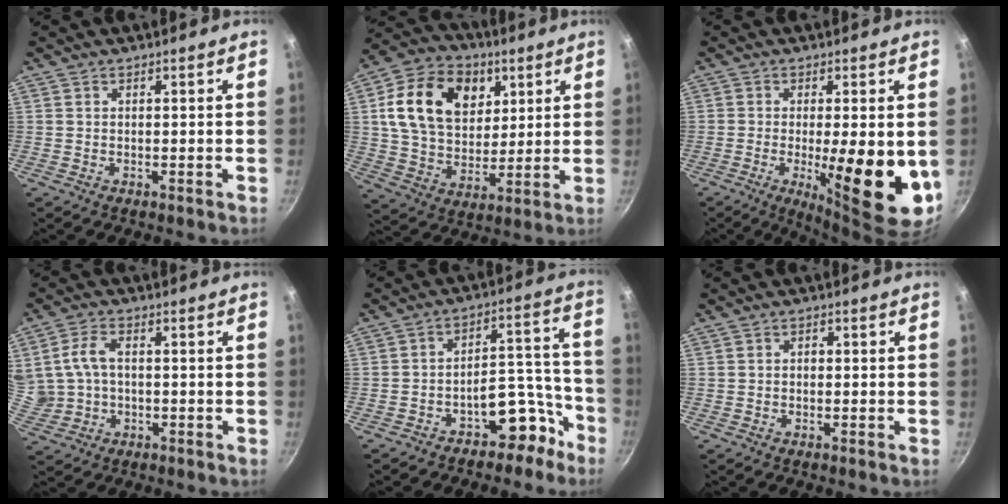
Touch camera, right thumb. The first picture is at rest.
{"total": 19.4, "force": [6.3, 14.0, 11.9], "torque": [-0.185, -0.010, 0.104]}
{"total": 14.5, "force": [-2.4, 3.8, 13.8], "torque": [-0.189, -0.007, -0.027]}
{"total": 8.5, "force": [0.4, 6.2, 5.7], "torque": [-0.111, 0.013, 0.014]}
{"total": 10.4, "force": [-6.9, 5.7, 5.2], "torque": [-0.010, 0.099, -0.097]}
{"total": 1.0, "force": [-0.2, 0.8, 0.6], "torque": [-0.009, 0.006, -0.004]}